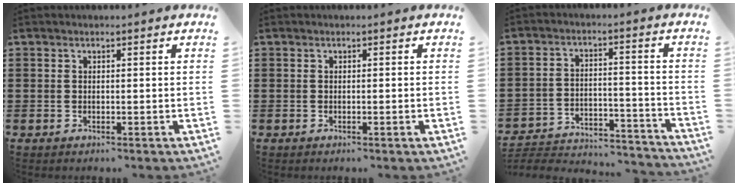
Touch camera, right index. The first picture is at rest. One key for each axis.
{"total": 0.5, "fx": -0.2, "fy": -0.3, "fz": 0.4, "tx": -0.007, "ty": -0.006, "tz": -0.003}
{"total": 4.1, "fx": -3.9, "fy": 0.8, "fz": 0.9, "tx": -0.020, "ty": 0.000, "tz": -0.082}